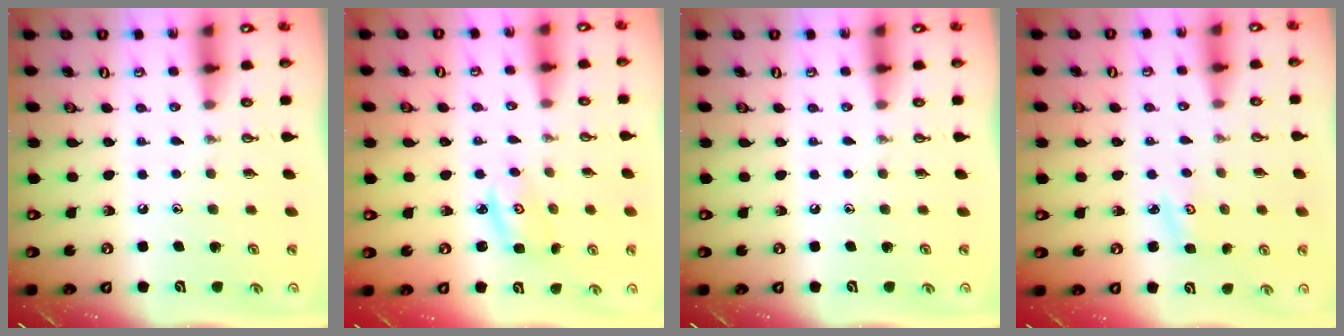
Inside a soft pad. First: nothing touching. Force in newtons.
{"total": 2.9, "press": 2.9, "slide": 0.4}
{"total": 0.0}
{"total": 3.0, "press": 3.0, "slide": 0.4}